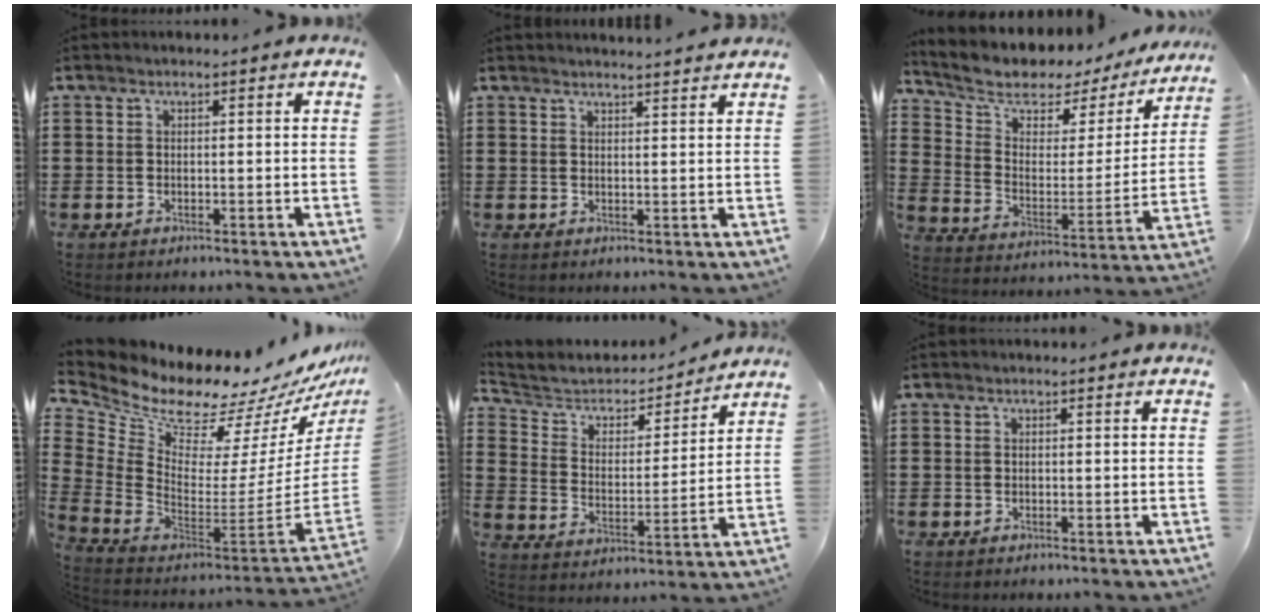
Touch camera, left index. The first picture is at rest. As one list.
[{"total": 2.1, "force": [2.1, -0.4, 0.2], "torque": [-0.008, -0.006, 0.040]}, {"total": 6.4, "force": [5.1, 3.1, 2.3], "torque": [-0.073, -0.041, 0.083]}, {"total": 9.8, "force": [8.9, 2.3, 3.4], "torque": [-0.103, -0.094, 0.146]}, {"total": 4.8, "force": [4.3, 1.9, 0.7], "torque": [-0.046, -0.034, 0.068]}, {"total": 0.0}]